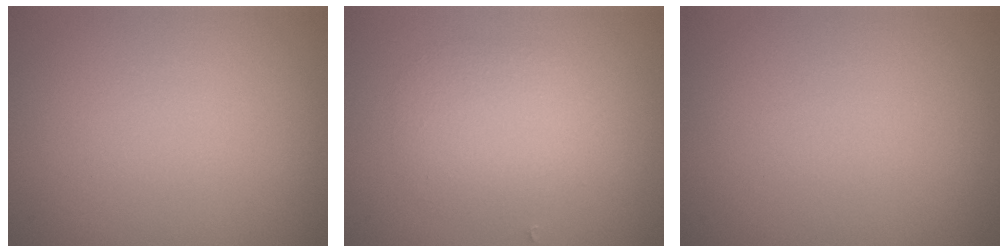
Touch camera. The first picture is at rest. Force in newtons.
{"total": 3.0, "press": 3.0, "slide": 0.1}
{"total": 0.0}